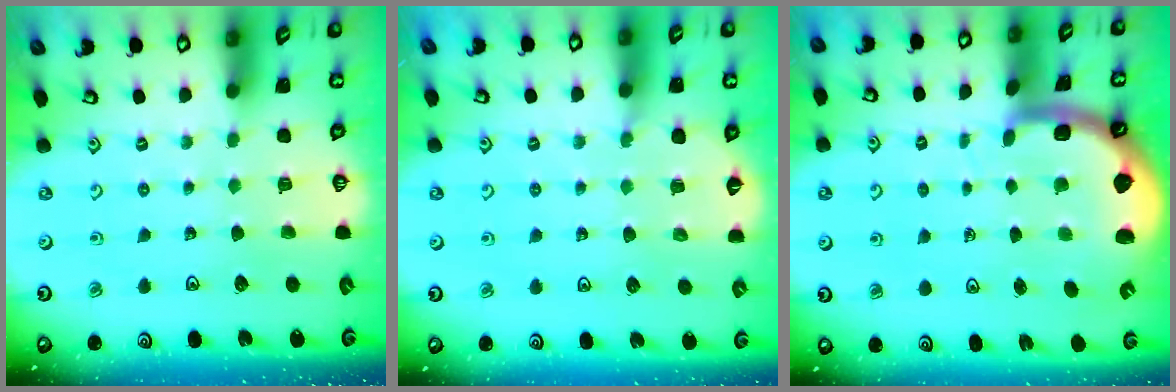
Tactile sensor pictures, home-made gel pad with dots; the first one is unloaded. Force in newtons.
{"total": 4.8, "press": 4.6, "slide": 1.3}
{"total": 4.6, "press": 4.3, "slide": 1.8}